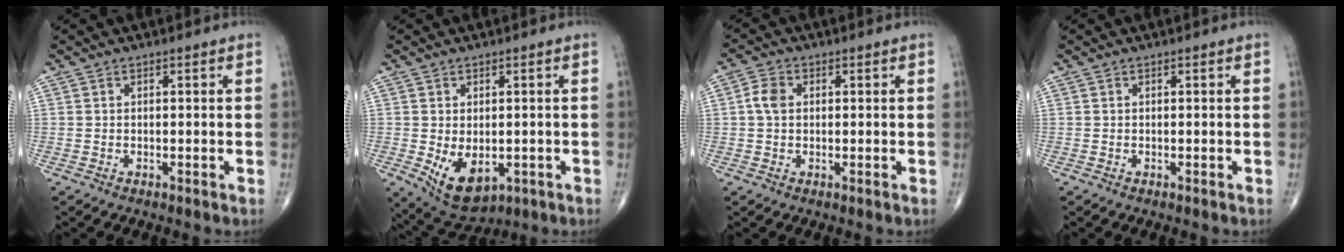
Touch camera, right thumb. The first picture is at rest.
{"total": 8.4, "force": [-1.8, 5.1, 6.5], "torque": [-0.092, -0.011, -0.010]}
{"total": 3.5, "force": [0.4, 2.5, 2.3], "torque": [-0.047, 0.007, 0.002]}
{"total": 0.0}